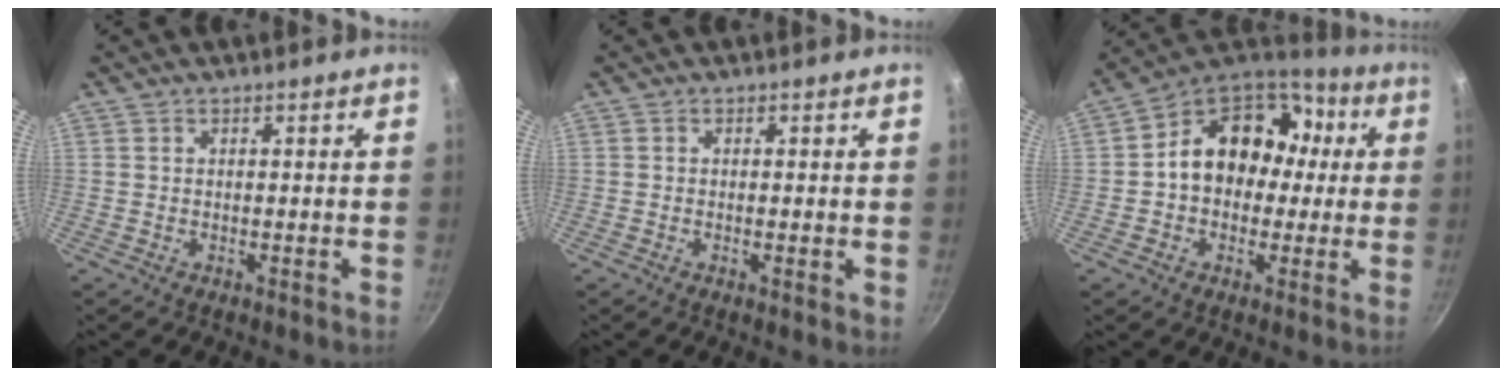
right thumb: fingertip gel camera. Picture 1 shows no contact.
{"total": 1.2, "force": [-0.2, 0.3, 1.1], "torque": [-0.016, -0.002, -0.005]}
{"total": 17.2, "force": [1.2, 13.8, 10.2], "torque": [-0.115, 0.051, 0.007]}